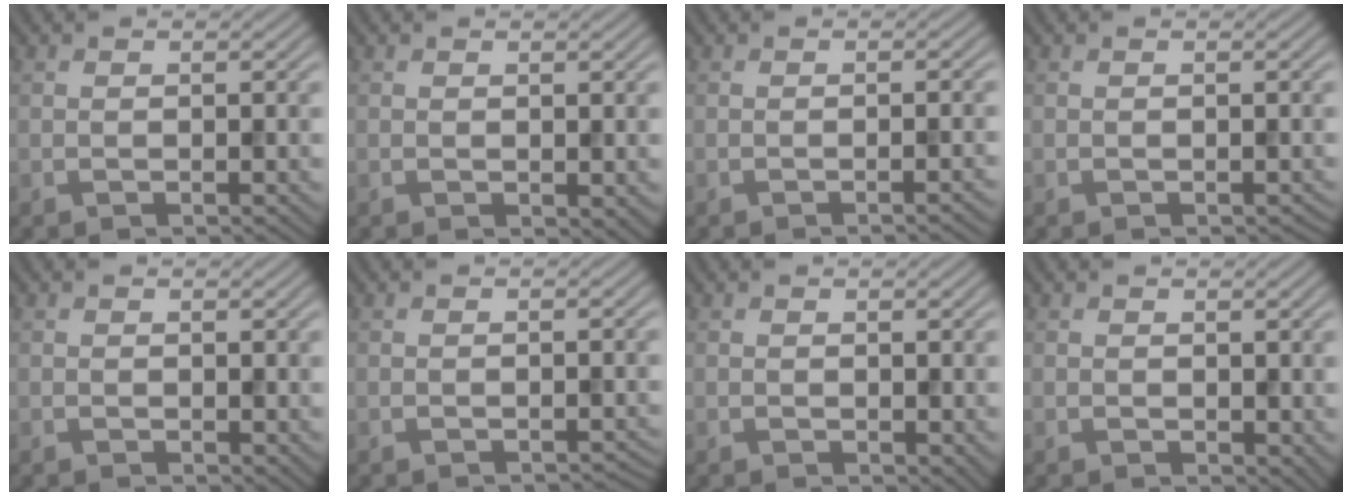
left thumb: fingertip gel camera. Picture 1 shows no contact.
{"total": 1.1, "force": [0.0, 0.6, 0.9], "torque": [-0.010, -0.004, 0.003]}
{"total": 1.5, "force": [-0.7, 0.3, 1.3], "torque": [-0.009, 0.003, -0.015]}
{"total": 0.0}
{"total": 0.7, "force": [0.2, 0.5, 0.5], "torque": [-0.004, -0.003, 0.006]}
{"total": 0.6, "force": [-0.5, 0.2, 0.3], "torque": [-0.002, -0.003, -0.005]}
{"total": 1.1, "force": [0.1, 0.7, 0.9], "torque": [-0.010, -0.004, 0.006]}
{"total": 1.4, "force": [0.4, 1.0, 0.9], "torque": [-0.013, -0.005, 0.011]}